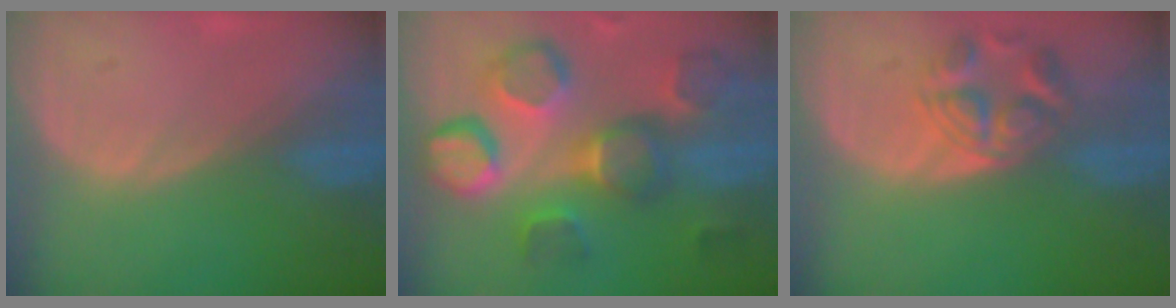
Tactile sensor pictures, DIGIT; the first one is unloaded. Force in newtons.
{"total": 12.2, "press": 11.0, "slide": 5.4}
{"total": 5.4, "press": 5.4, "slide": 0.5}